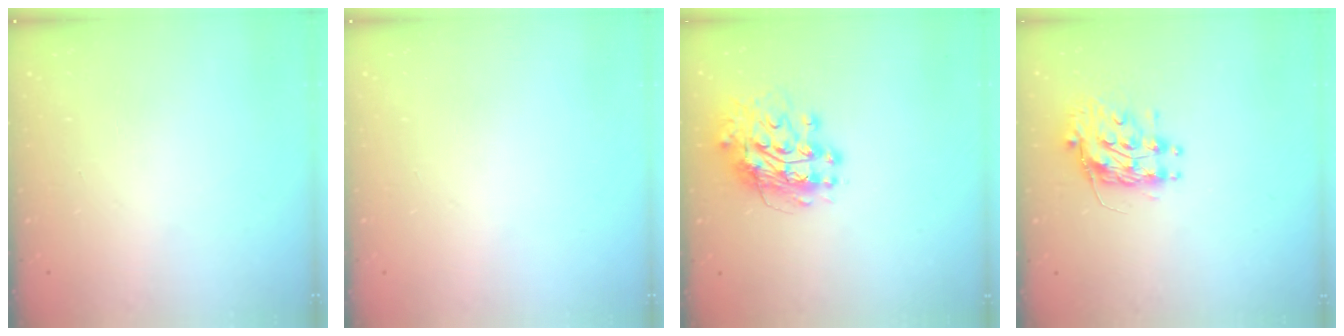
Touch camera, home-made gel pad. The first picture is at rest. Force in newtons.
{"total": 0.0}
{"total": 13.6, "press": 13.6, "slide": 1.4}
{"total": 10.4, "press": 10.4, "slide": 0.9}